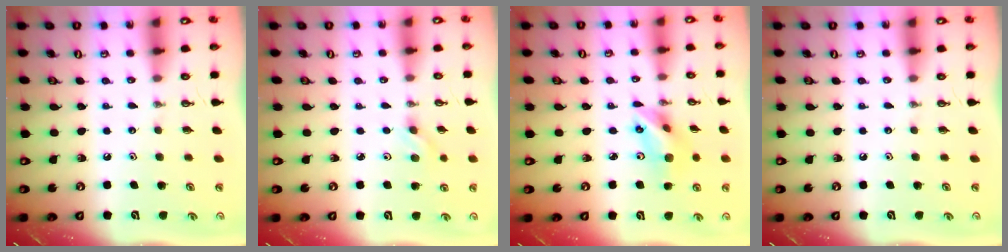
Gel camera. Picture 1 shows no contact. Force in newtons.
{"total": 3.2, "press": 2.9, "slide": 1.5}
{"total": 9.7, "press": 9.3, "slide": 2.7}
{"total": 0.0}